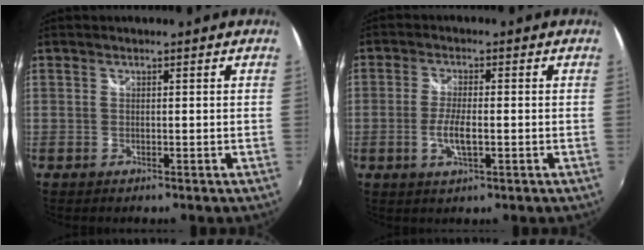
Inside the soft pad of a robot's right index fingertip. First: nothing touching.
{"total": 5.0, "force": [-1.4, 1.3, 4.6], "torque": [-0.095, -0.006, -0.026]}